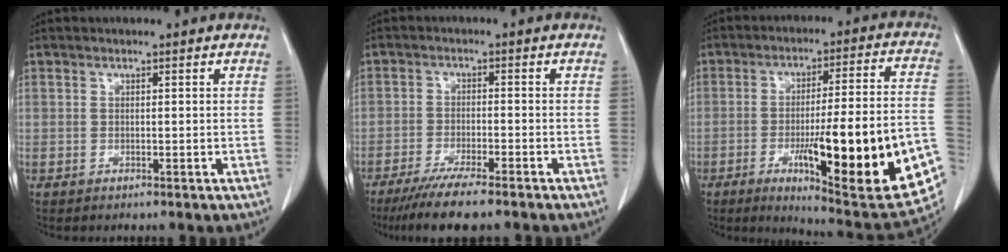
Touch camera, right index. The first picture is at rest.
{"total": 7.8, "force": [-6.2, 0.6, 4.8], "torque": [-0.077, -0.018, -0.100]}
{"total": 25.3, "force": [-8.1, 3.6, 23.8], "torque": [-0.281, -0.004, -0.104]}